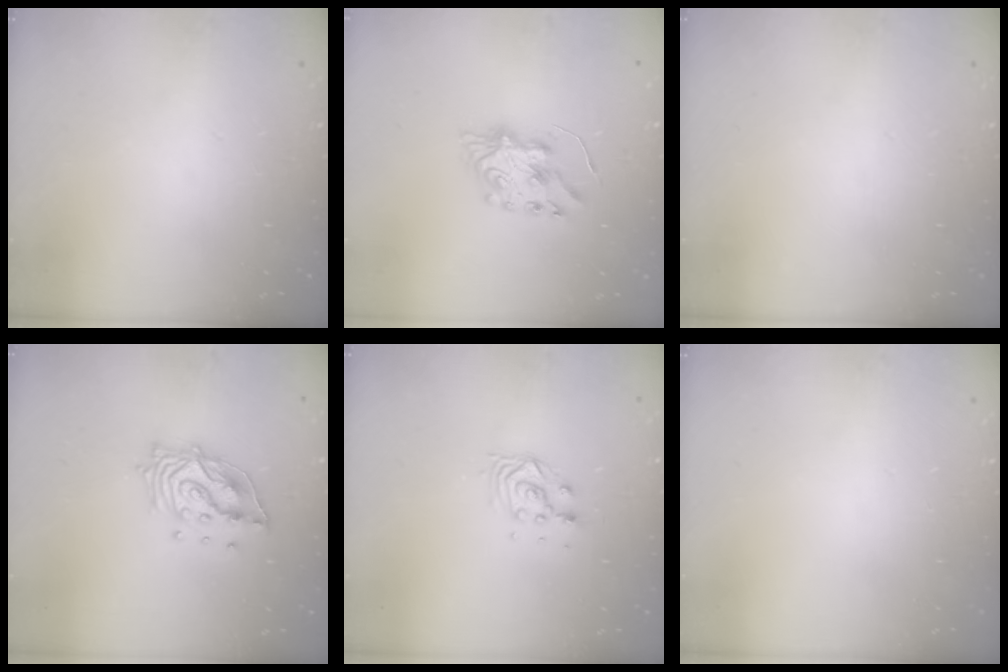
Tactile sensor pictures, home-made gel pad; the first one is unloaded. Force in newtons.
{"total": 7.4, "press": 7.4, "slide": 0.2}
{"total": 0.0}
{"total": 13.2, "press": 13.2, "slide": 1.3}
{"total": 6.1, "press": 6.0, "slide": 0.4}
{"total": 0.0}